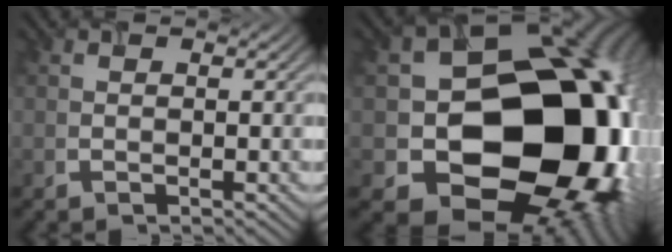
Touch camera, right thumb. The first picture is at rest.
{"total": 22.5, "force": [-2.5, 17.6, 13.8], "torque": [-0.205, -0.058, -0.033]}